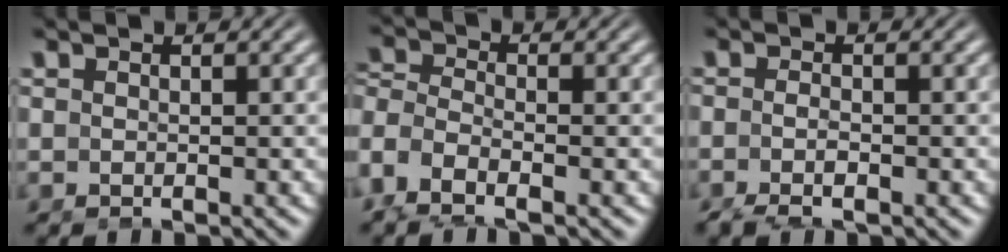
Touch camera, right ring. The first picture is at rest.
{"total": 5.8, "force": [-2.1, 4.5, 3.0], "torque": [-0.097, -0.032, -0.031]}
{"total": 2.8, "force": [-1.9, 1.3, 1.6], "torque": [-0.038, -0.012, -0.029]}